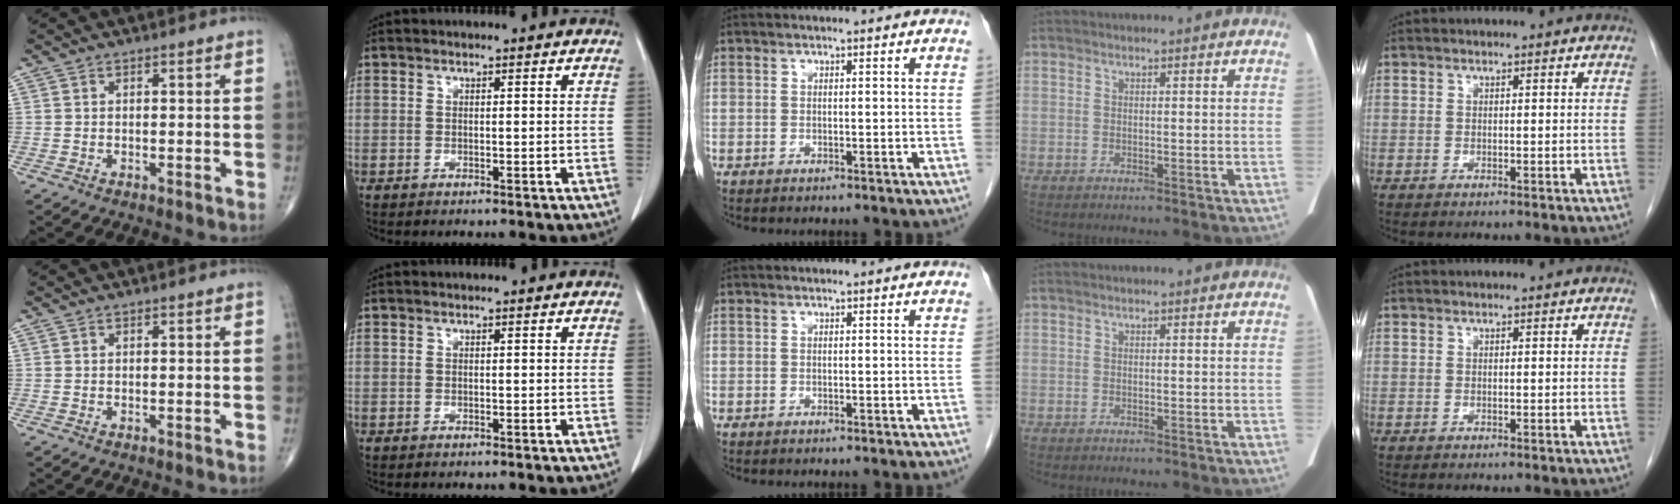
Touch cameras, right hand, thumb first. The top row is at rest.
{}